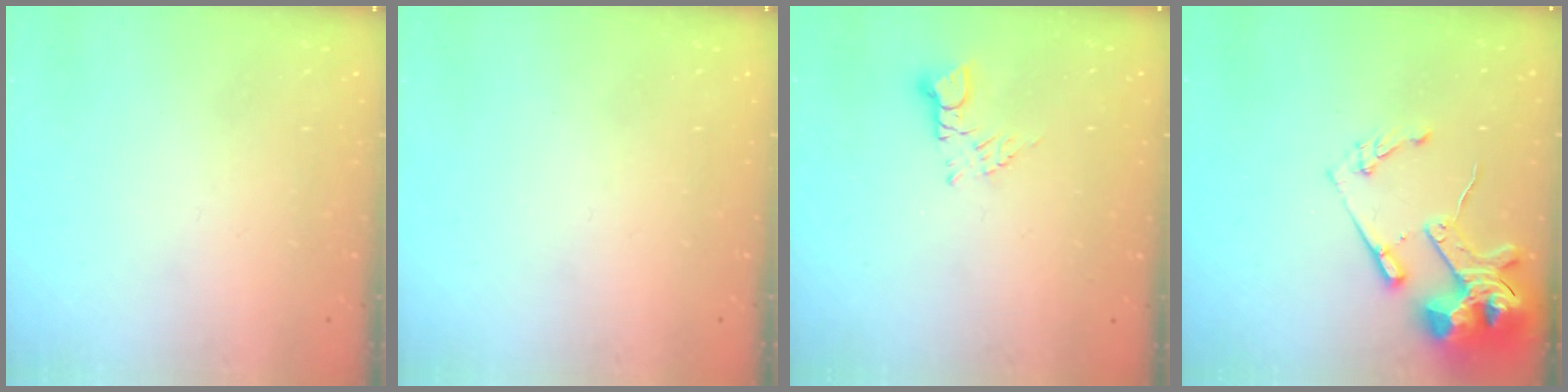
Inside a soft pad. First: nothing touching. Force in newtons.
{"total": 0.0}
{"total": 3.0, "press": 3.0, "slide": 0.4}
{"total": 15.3, "press": 15.2, "slide": 2.0}